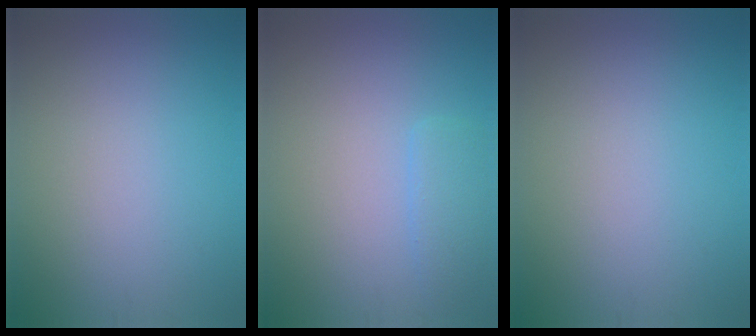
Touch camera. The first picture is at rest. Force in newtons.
{"total": 1.8, "press": 1.8, "slide": 0.2}
{"total": 0.0}